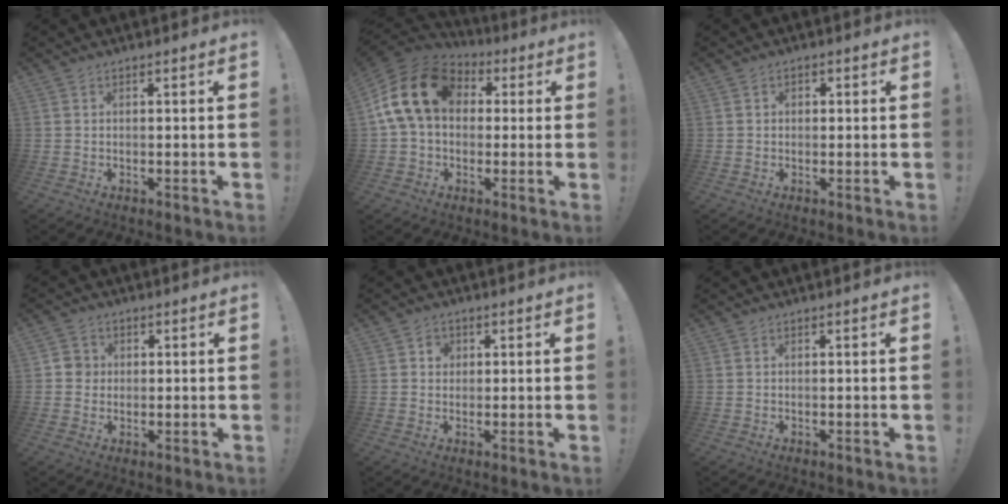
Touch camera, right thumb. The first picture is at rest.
{"total": 17.7, "force": [3.8, 12.7, 11.8], "torque": [-0.206, 0.006, 0.072]}
{"total": 1.4, "force": [-0.3, 1.2, 0.6], "torque": [-0.005, 0.003, -0.008]}
{"total": 4.1, "force": [0.3, 3.9, 1.0], "torque": [-0.014, 0.007, 0.007]}
{"total": 2.8, "force": [0.8, 2.6, 0.9], "torque": [-0.006, -0.004, 0.012]}
{"total": 0.0}